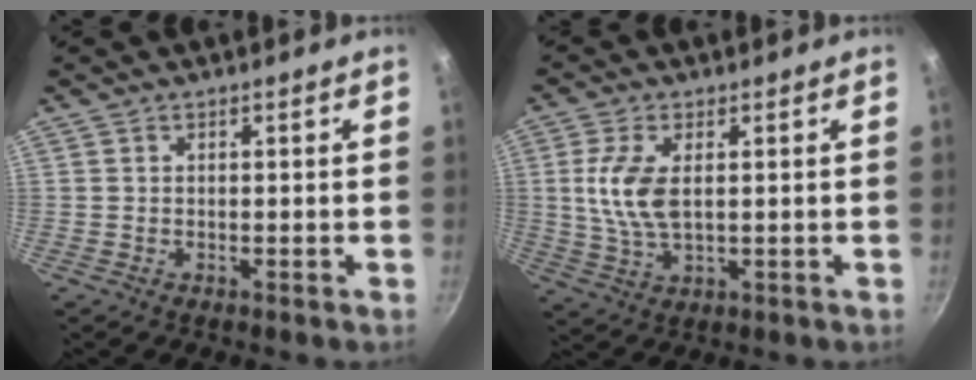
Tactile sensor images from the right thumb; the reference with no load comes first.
{"total": 8.6, "force": [1.2, 4.2, 7.4], "torque": [-0.152, -0.002, 0.024]}